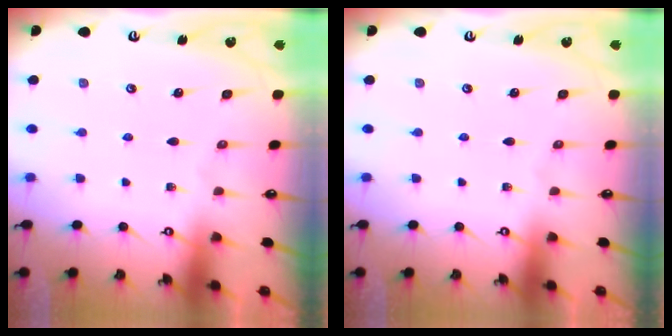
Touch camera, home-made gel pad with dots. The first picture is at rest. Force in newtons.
{"total": 0.0}